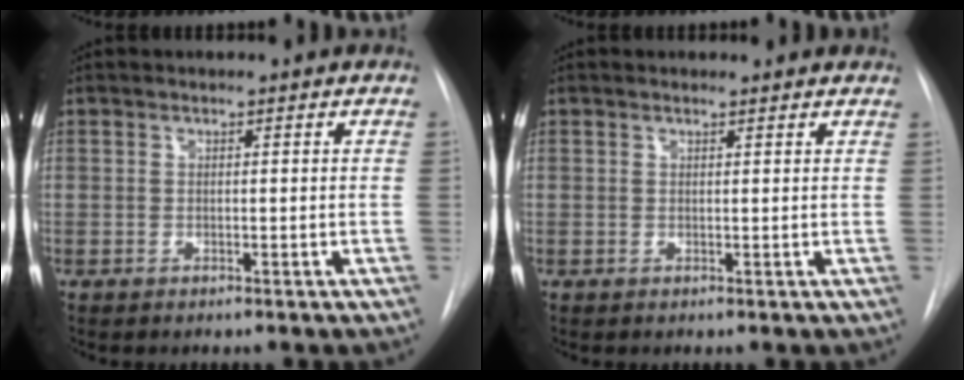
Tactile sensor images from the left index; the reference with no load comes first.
{"total": 2.1, "force": [1.8, 0.5, 0.8], "torque": [-0.016, 0.014, 0.018]}